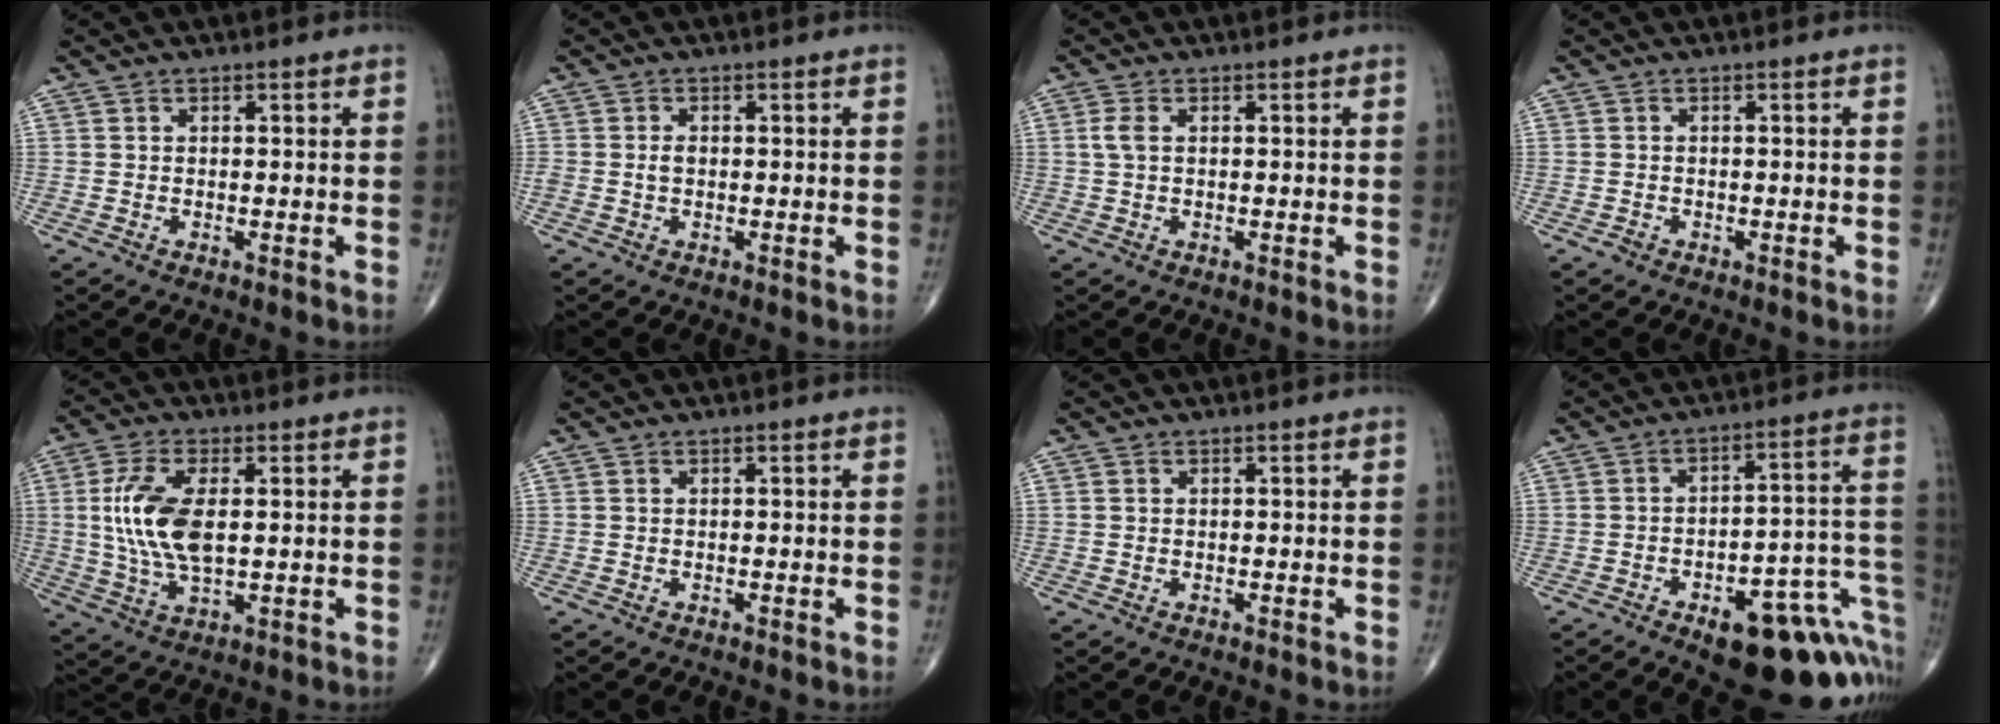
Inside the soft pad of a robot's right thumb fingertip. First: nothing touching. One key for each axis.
{"total": 1.5, "fx": -0.1, "fy": 1.0, "fz": 1.1, "tx": -0.021, "ty": 0.001, "tz": -0.002}
{"total": 2.2, "fx": 0.4, "fy": 1.1, "fz": 1.8, "tx": -0.050, "ty": 0.008, "tz": 0.007}
{"total": 0.8, "fx": -0.5, "fy": 0.6, "fz": 0.2, "tx": -0.001, "ty": 0.003, "tz": -0.012}
{"total": 12.0, "fx": 1.3, "fy": 5.7, "fz": 10.5, "tx": -0.224, "ty": -0.006, "tz": 0.029}
{"total": 0.0}
{"total": 0.0}
{"total": 21.4, "fx": -9.1, "fy": 9.0, "fz": 17.2, "tx": -0.140, "ty": 0.073, "tz": -0.106}